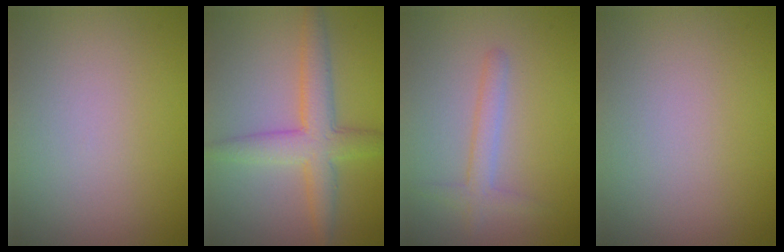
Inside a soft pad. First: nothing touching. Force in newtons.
{"total": 4.5, "press": 4.5, "slide": 0.2}
{"total": 2.0, "press": 2.0, "slide": 0.1}
{"total": 0.0}